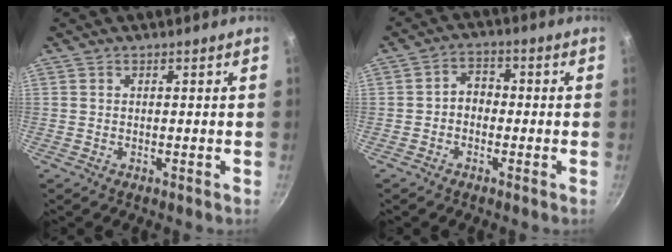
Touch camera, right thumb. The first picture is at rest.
{"total": 3.8, "force": [-1.0, 3.0, 2.2], "torque": [-0.014, 0.019, -0.025]}